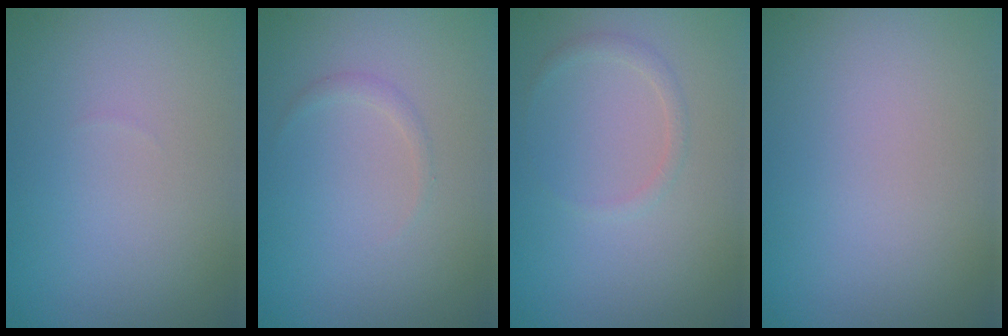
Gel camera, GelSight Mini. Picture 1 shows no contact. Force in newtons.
{"total": 0.6, "press": 0.6, "slide": 0.0}
{"total": 0.9, "press": 0.9, "slide": 0.1}
{"total": 0.0}